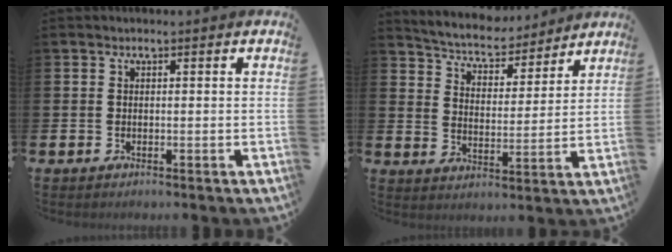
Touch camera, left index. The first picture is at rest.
{"total": 5.5, "force": [5.3, 1.6, 0.7], "torque": [-0.040, -0.045, 0.087]}